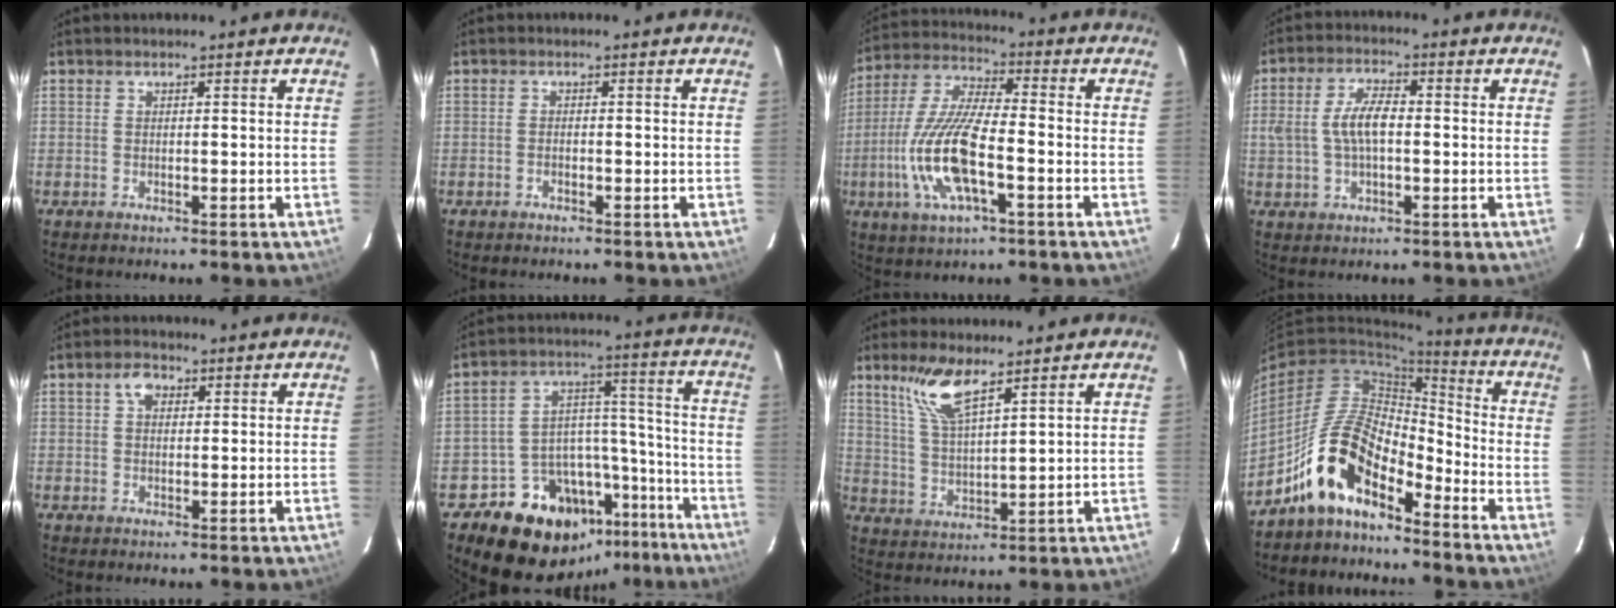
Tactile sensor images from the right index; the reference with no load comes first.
{"total": 0.6, "force": [-0.4, 0.3, 0.3], "torque": [-0.004, 0.002, -0.009]}
{"total": 14.9, "force": [-4.5, 4.5, 13.5], "torque": [-0.287, -0.007, -0.088]}
{"total": 6.5, "force": [-0.2, 3.2, 5.7], "torque": [-0.113, 0.010, 0.001]}
{"total": 3.0, "force": [1.0, 2.1, 1.8], "torque": [-0.031, 0.012, 0.018]}
{"total": 17.9, "force": [-13.2, 11.0, 5.1], "torque": [-0.091, 0.078, -0.174]}
{"total": 8.4, "force": [5.7, 2.1, 5.8], "torque": [-0.121, 0.004, 0.123]}
{"total": 11.9, "force": [-8.5, 4.7, 6.9], "torque": [-0.137, 0.022, -0.166]}